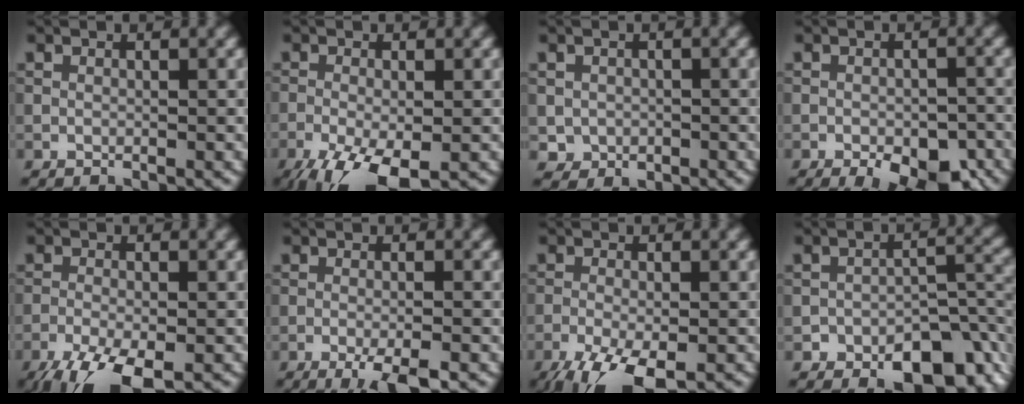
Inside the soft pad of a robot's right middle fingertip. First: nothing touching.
{"total": 7.2, "force": [-3.9, 2.6, 5.4], "torque": [-0.108, -0.020, -0.066]}
{"total": 1.7, "force": [-0.3, 1.7, 0.3], "torque": [0.003, -0.007, -0.005]}
{"total": 6.6, "force": [-3.9, 2.5, 4.6], "torque": [-0.056, -0.006, -0.051]}
{"total": 7.6, "force": [-4.9, 2.4, 5.3], "torque": [-0.103, -0.031, -0.090]}
{"total": 3.9, "force": [-2.2, 0.7, 3.1], "torque": [-0.051, -0.001, -0.040]}
{"total": 7.4, "force": [-4.6, 2.5, 5.3], "torque": [-0.105, -0.023, -0.083]}
{"total": 7.5, "force": [-4.6, 3.9, 4.4], "torque": [-0.045, -0.005, -0.075]}